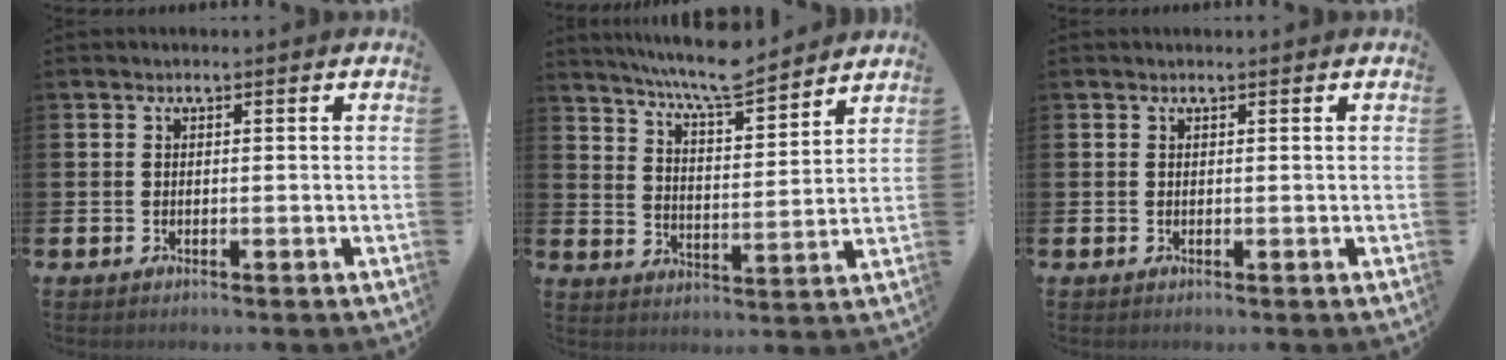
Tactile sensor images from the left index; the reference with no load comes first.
{"total": 8.1, "force": [7.7, 0.6, 2.5], "torque": [-0.067, -0.049, 0.137]}
{"total": 0.0}